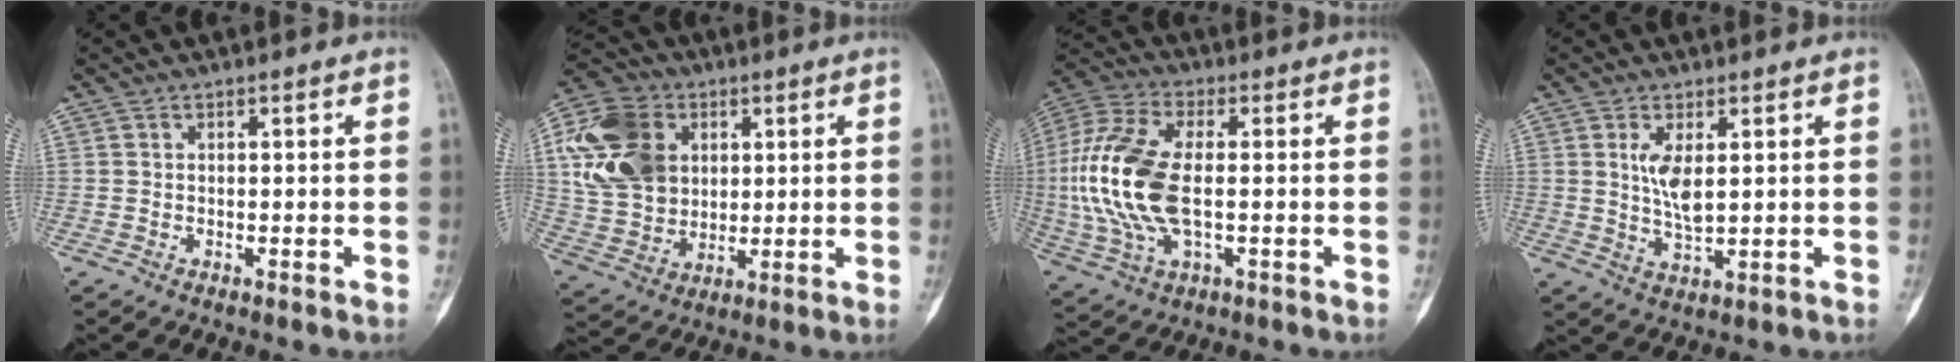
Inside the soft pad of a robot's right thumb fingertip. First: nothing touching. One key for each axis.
{"total": 17.8, "fx": 4.4, "fy": 13.7, "fz": 10.5, "tx": -0.192, "ty": 0.003, "tz": 0.081}
{"total": 18.2, "fx": -0.6, "fy": 8.9, "fz": 15.8, "tx": -0.360, "ty": 0.004, "tz": -0.009}
{"total": 5.5, "fx": 1.2, "fy": 2.0, "fz": 5.0, "tx": -0.097, "ty": -0.017, "tz": 0.031}